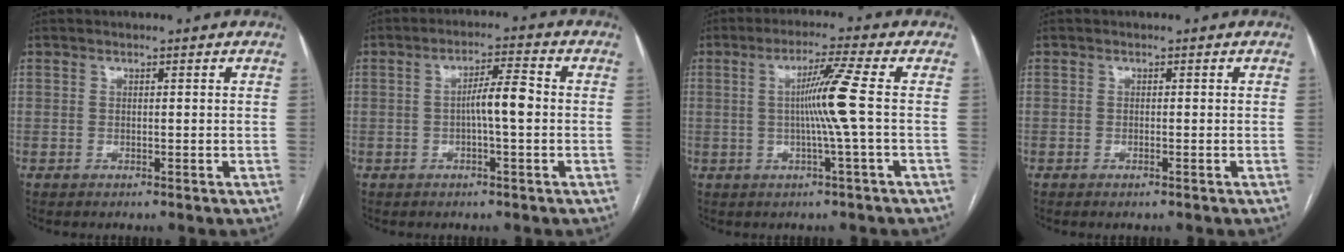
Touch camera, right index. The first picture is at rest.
{"total": 5.2, "force": [-0.5, 0.5, 5.2], "torque": [-0.088, 0.012, -0.008]}
{"total": 7.0, "force": [-0.1, -2.0, 6.7], "torque": [-0.120, 0.002, 0.001]}
{"total": 0.6, "force": [-0.4, 0.0, 0.5], "torque": [-0.010, -0.001, -0.006]}